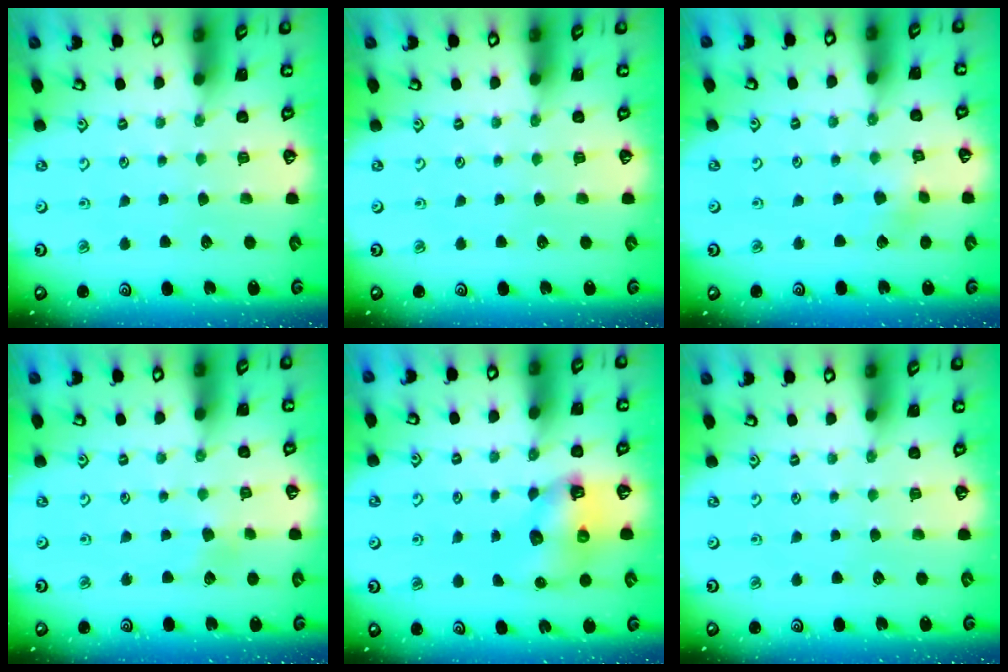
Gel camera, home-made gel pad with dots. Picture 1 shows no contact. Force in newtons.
{"total": 0.0}
{"total": 2.7, "press": 2.7, "slide": 0.3}
{"total": 3.8, "press": 3.8, "slide": 0.4}
{"total": 8.3, "press": 8.3, "slide": 1.0}
{"total": 0.0}